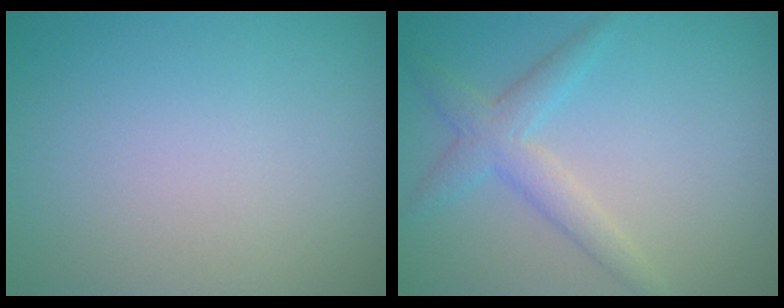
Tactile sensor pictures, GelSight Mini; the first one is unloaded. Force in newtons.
{"total": 2.9, "press": 2.9, "slide": 0.2}